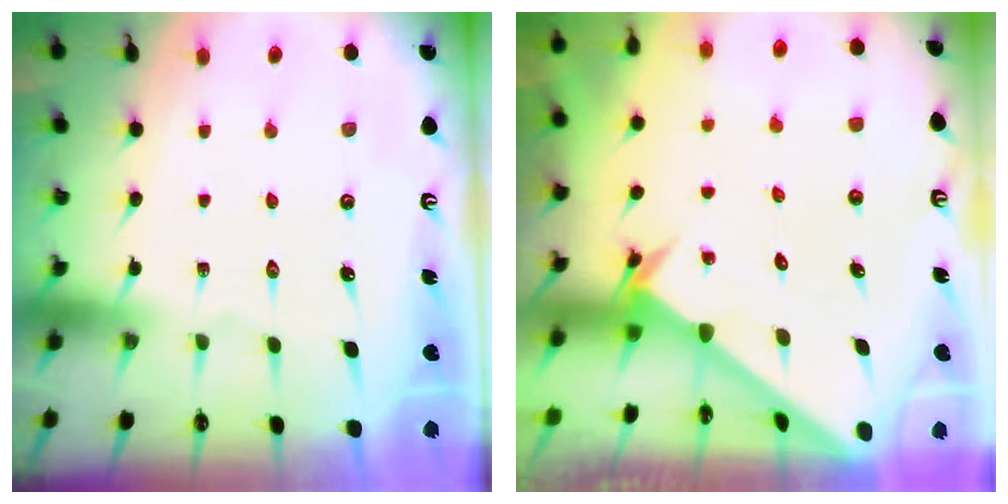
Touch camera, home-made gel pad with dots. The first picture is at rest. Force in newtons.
{"total": 2.6, "press": 2.6, "slide": 0.2}